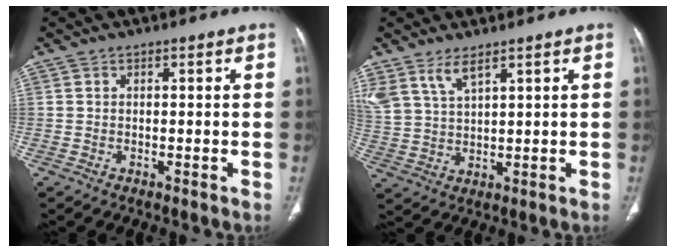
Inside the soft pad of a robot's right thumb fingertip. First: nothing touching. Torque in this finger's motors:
{"motor_torque": [0.09, 0.14, 0.58, 0.85, 0.12]}